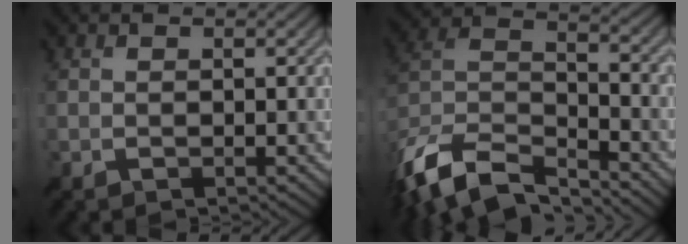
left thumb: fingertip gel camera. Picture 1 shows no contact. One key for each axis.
{"total": 13.8, "fx": -10.6, "fy": 4.8, "fz": 7.3, "tx": -0.175, "ty": -0.010, "tz": -0.197}